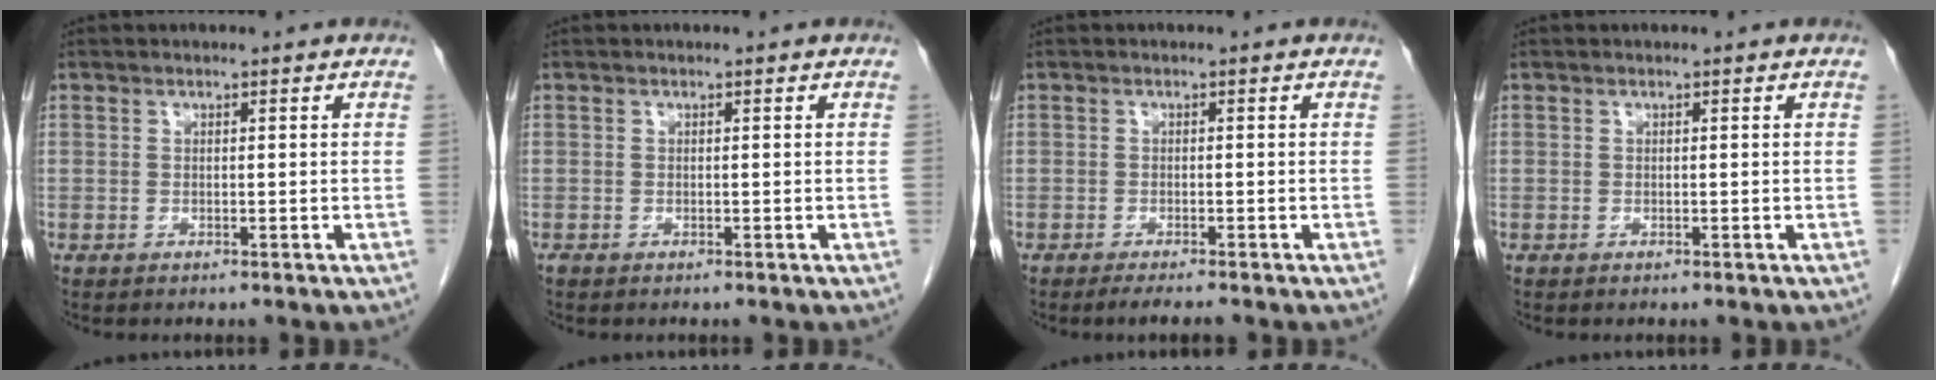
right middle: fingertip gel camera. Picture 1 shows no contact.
{"total": 0.0}
{"total": 2.6, "force": [-2.2, 0.1, 1.5], "torque": [-0.023, -0.005, -0.033]}
{"total": 0.0}